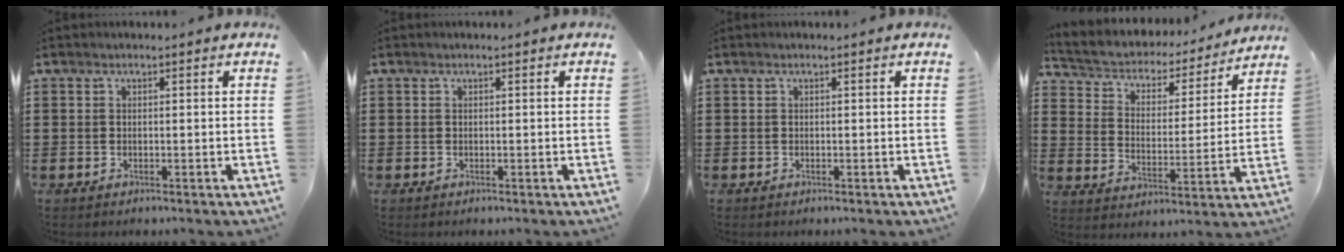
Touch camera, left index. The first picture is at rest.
{"total": 0.0}
{"total": 0.0}
{"total": 3.6, "force": [3.4, 1.3, 0.4], "torque": [-0.031, -0.030, 0.049]}